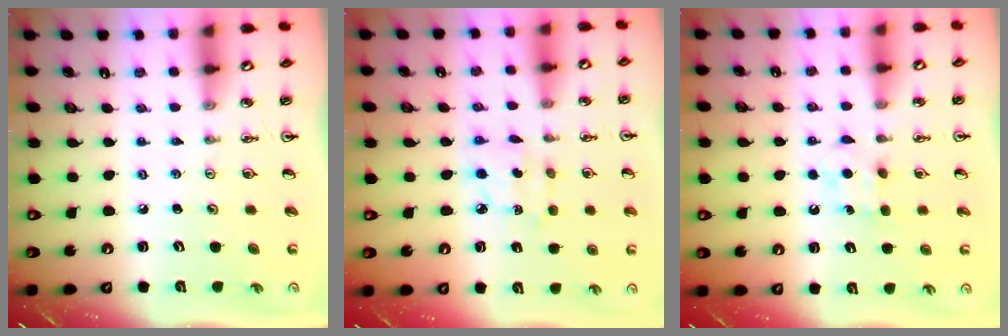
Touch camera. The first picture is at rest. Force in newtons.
{"total": 3.5, "press": 3.5, "slide": 0.2}
{"total": 4.6, "press": 4.6, "slide": 0.7}